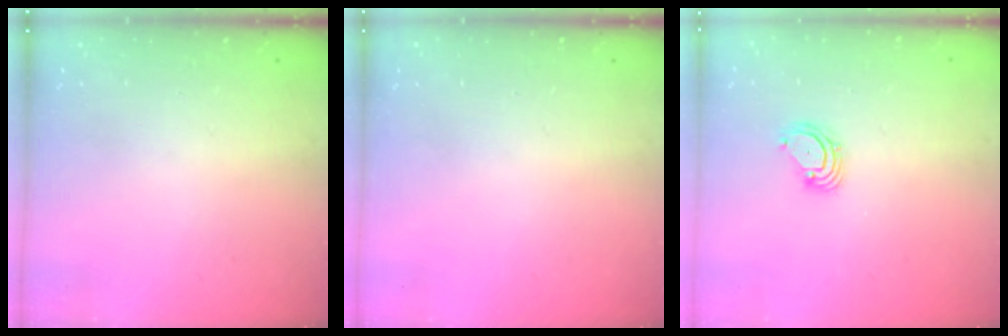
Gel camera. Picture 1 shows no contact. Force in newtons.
{"total": 0.0}
{"total": 3.6, "press": 3.6, "slide": 0.3}